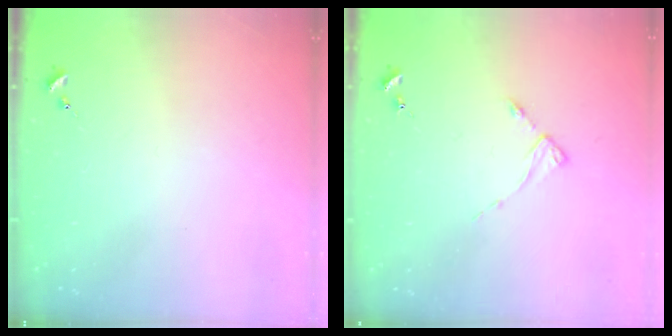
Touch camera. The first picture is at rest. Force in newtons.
{"total": 2.7, "press": 2.7, "slide": 0.3}